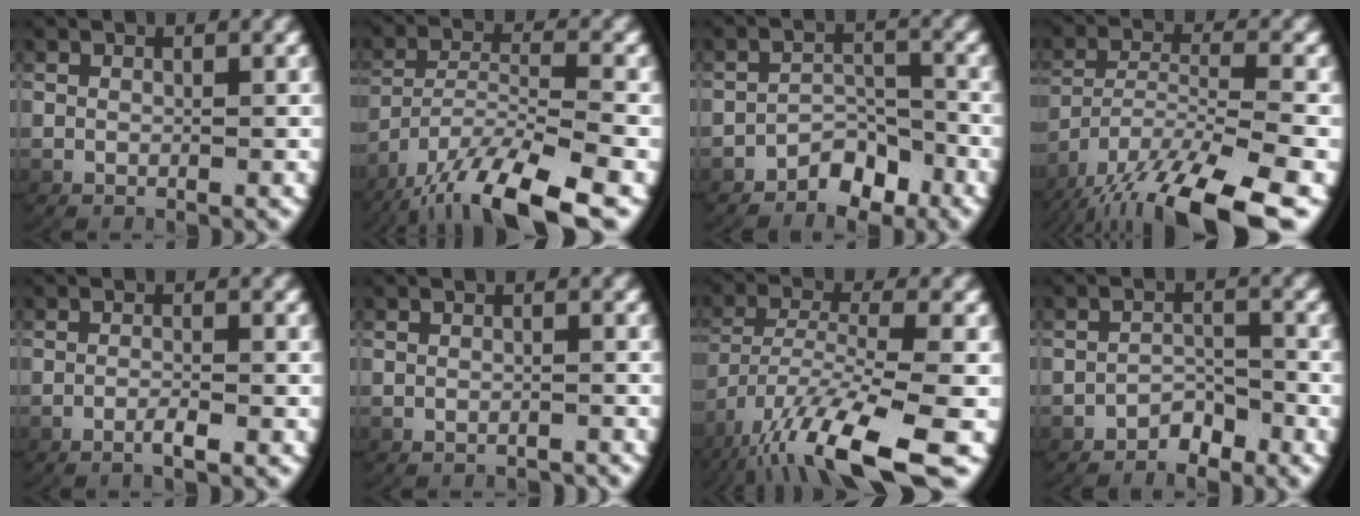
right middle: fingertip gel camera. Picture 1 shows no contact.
{"total": 7.6, "force": [-3.7, 2.8, 6.0], "torque": [-0.116, -0.018, -0.048]}
{"total": 3.4, "force": [-2.9, 1.4, 1.1], "torque": [-0.007, 0.002, -0.052]}
{"total": 8.4, "force": [-4.4, 3.3, 6.3], "torque": [-0.131, -0.030, -0.051]}
{"total": 1.5, "force": [-1.1, 0.3, 0.9], "torque": [-0.025, 0.003, -0.023]}
{"total": 1.5, "force": [-1.5, -0.2, 0.0], "torque": [-0.002, -0.004, -0.021]}
{"total": 7.1, "force": [-3.8, 2.0, 5.7], "torque": [-0.134, -0.033, -0.035]}
{"total": 2.6, "force": [-2.4, 0.8, 0.4], "torque": [-0.001, -0.001, -0.044]}